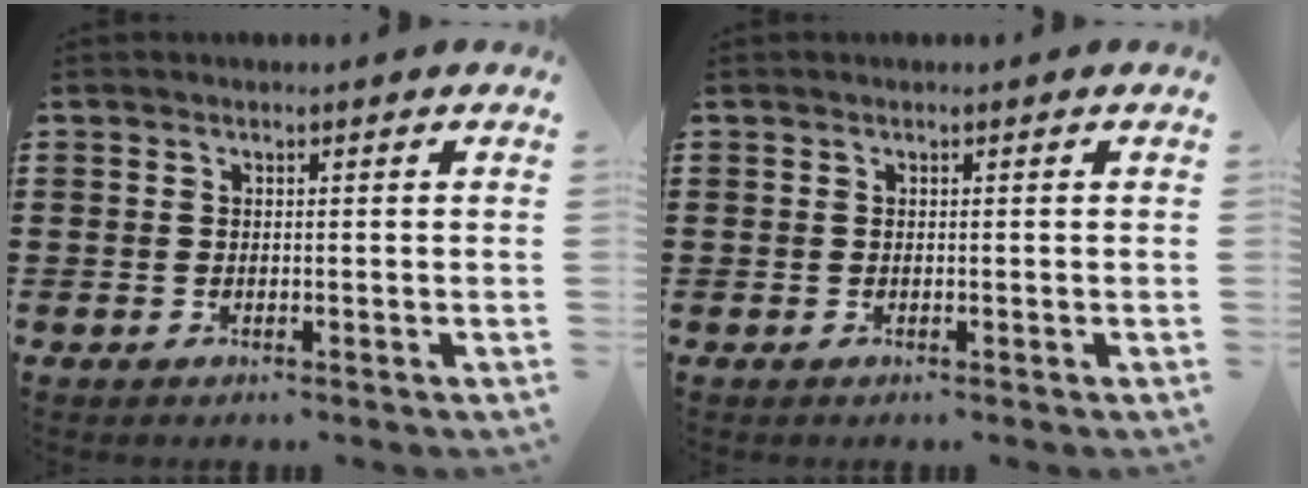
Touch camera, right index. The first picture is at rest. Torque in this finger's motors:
{"motor_torque": [0.00, 0.00, 0.02, -0.01]}